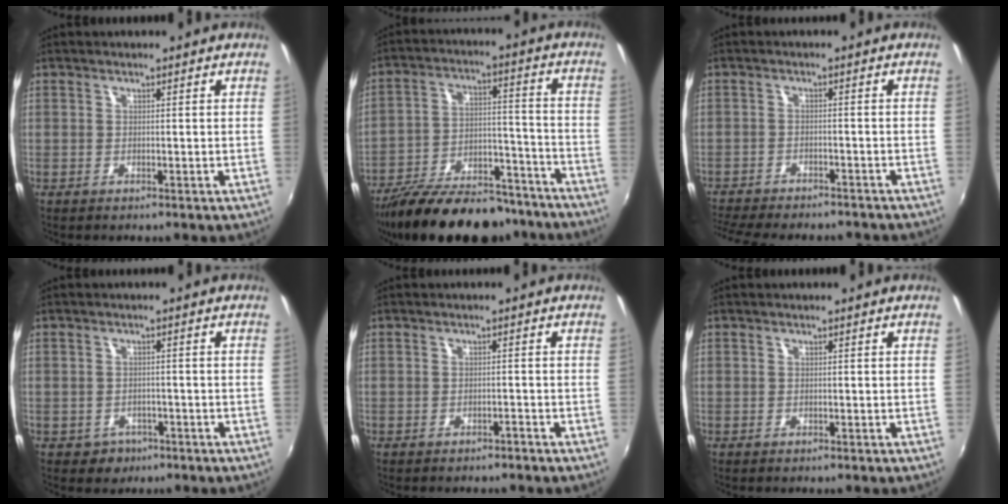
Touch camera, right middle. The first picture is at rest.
{"total": 23.9, "force": [-19.5, 8.5, 11.0], "torque": [-0.200, 0.000, -0.277]}
{"total": 14.0, "force": [-12.3, 3.4, 5.8], "torque": [-0.132, -0.027, -0.180]}
{"total": 3.6, "force": [-1.8, 3.0, 0.7], "torque": [-0.025, 0.000, -0.022]}
{"total": 1.4, "force": [-1.3, 0.3, 0.3], "torque": [-0.008, -0.002, -0.018]}
{"total": 0.0}